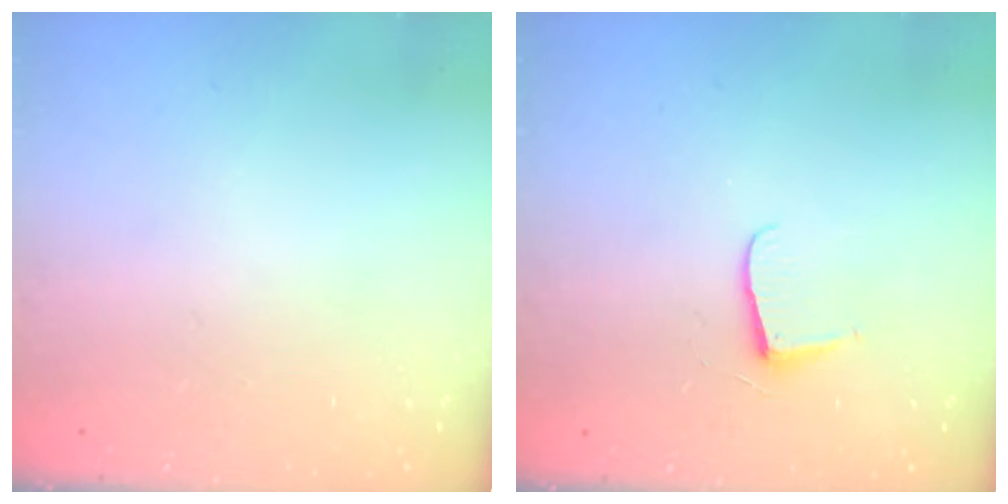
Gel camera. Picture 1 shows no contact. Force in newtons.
{"total": 5.5, "press": 5.5, "slide": 0.6}